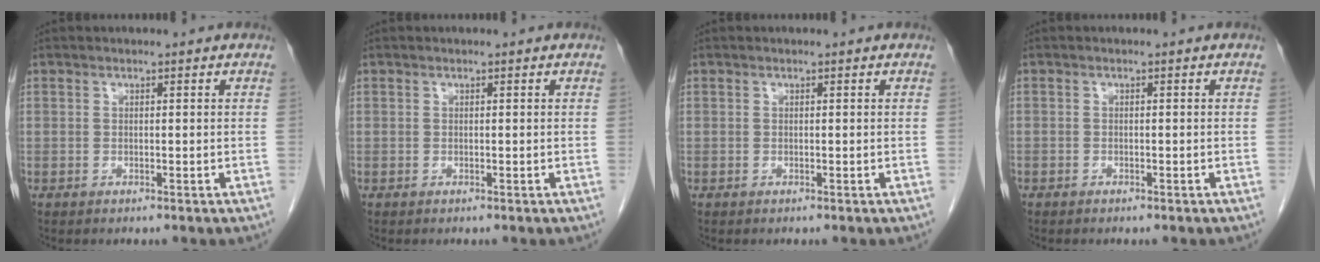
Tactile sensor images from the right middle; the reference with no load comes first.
{"total": 0.0}
{"total": 0.0}
{"total": 0.0}